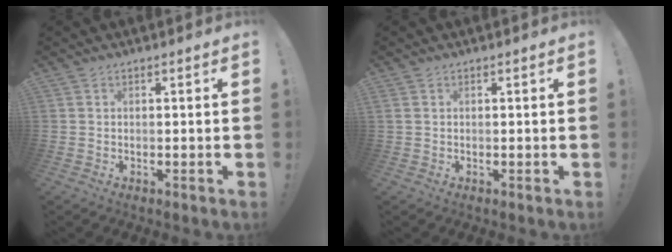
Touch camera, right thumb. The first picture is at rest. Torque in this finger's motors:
{"motor_torque": [-0.23, -0.25, -0.13, 0.08, 0.10]}